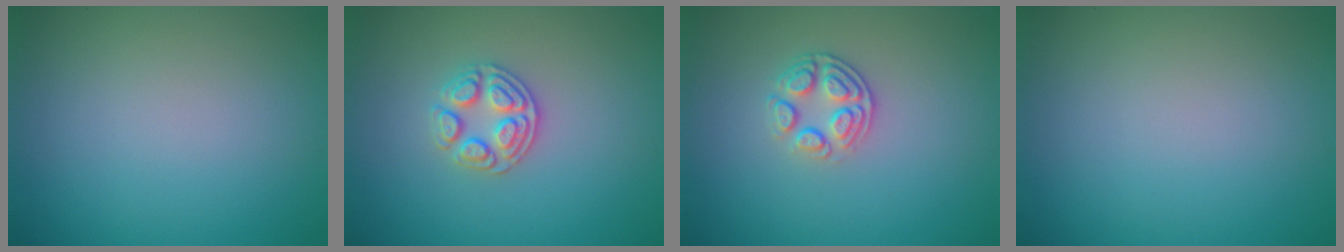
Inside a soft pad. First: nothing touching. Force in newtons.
{"total": 2.9, "press": 2.7, "slide": 1.0}
{"total": 2.7, "press": 2.3, "slide": 1.4}
{"total": 0.0}